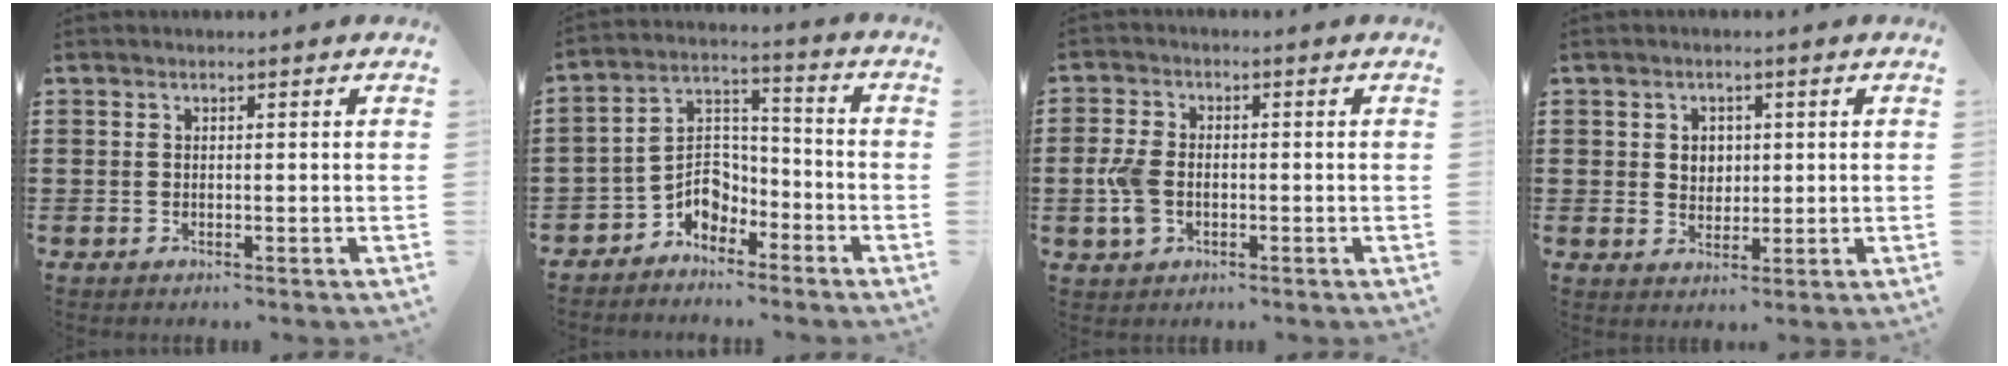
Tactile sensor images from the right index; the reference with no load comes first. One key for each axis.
{"total": 5.6, "fx": -3.7, "fy": 3.9, "fz": 1.8, "tx": -0.040, "ty": 0.010, "tz": -0.075}
{"total": 4.7, "fx": -0.8, "fy": 3.2, "fz": 3.3, "tx": -0.090, "ty": -0.002, "tz": -0.020}
{"total": 2.5, "fx": 0.6, "fy": 2.2, "fz": 1.0, "tx": -0.029, "ty": 0.008, "tz": 0.009}